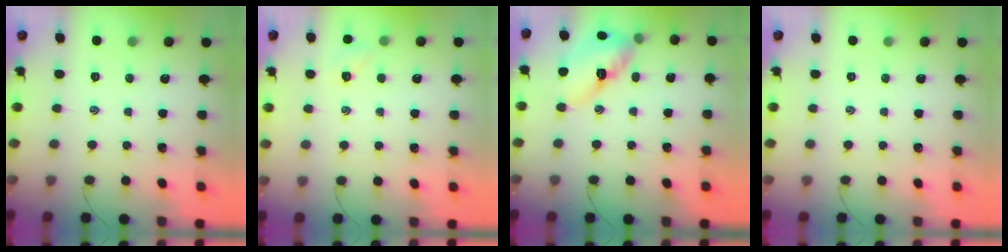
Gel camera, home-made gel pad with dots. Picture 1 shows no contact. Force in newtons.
{"total": 4.4, "press": 4.2, "slide": 1.2}
{"total": 15.0, "press": 14.8, "slide": 2.2}
{"total": 0.0}